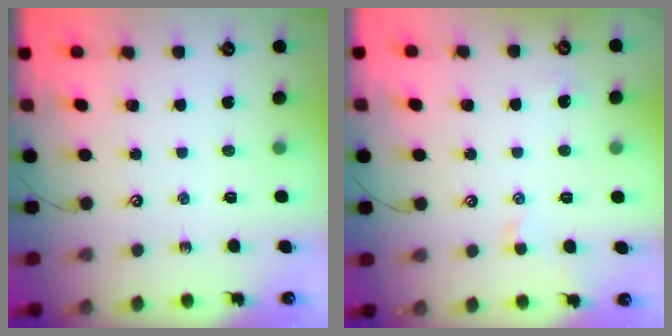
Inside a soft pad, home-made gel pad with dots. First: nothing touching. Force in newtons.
{"total": 0.6, "press": 0.4, "slide": 0.5}